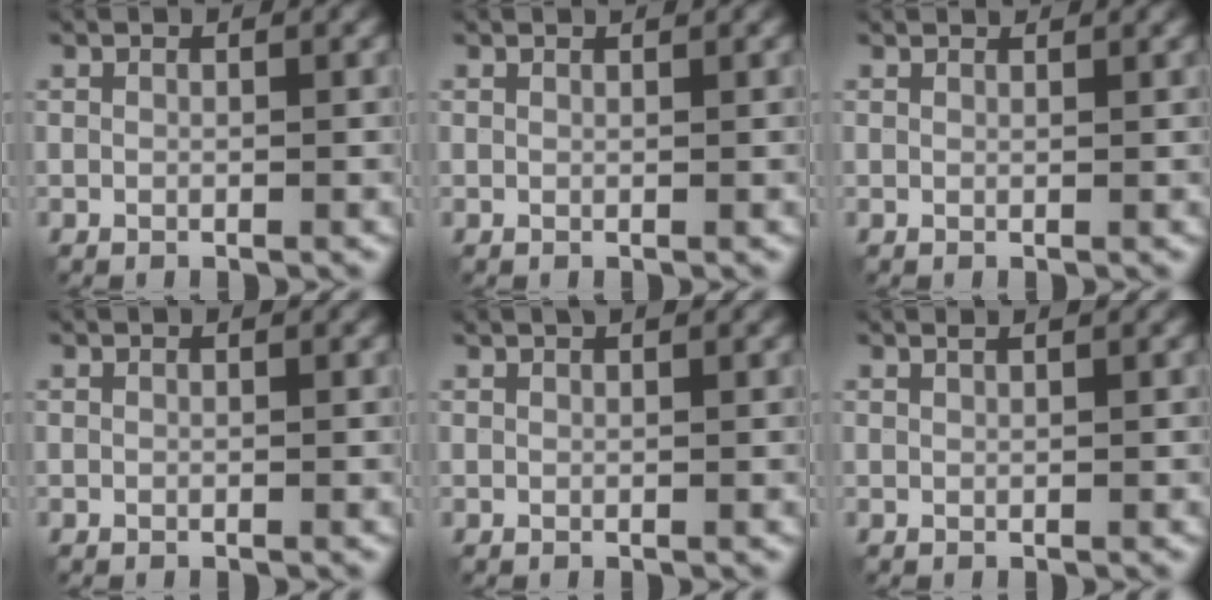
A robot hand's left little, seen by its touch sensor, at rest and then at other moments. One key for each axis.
{"total": 0.5, "fx": 0.5, "fy": 0.0, "fz": 0.2, "tx": -0.002, "ty": 0.000, "tz": 0.009}
{"total": 1.0, "fx": 1.0, "fy": 0.0, "fz": 0.2, "tx": -0.007, "ty": -0.002, "tz": 0.012}
{"total": 0.0}
{"total": 1.2, "fx": 1.0, "fy": 0.2, "fz": 0.6, "tx": -0.010, "ty": -0.001, "tz": 0.011}
{"total": 0.8, "fx": 0.7, "fy": 0.1, "fz": 0.4, "tx": -0.007, "ty": -0.002, "tz": 0.006}